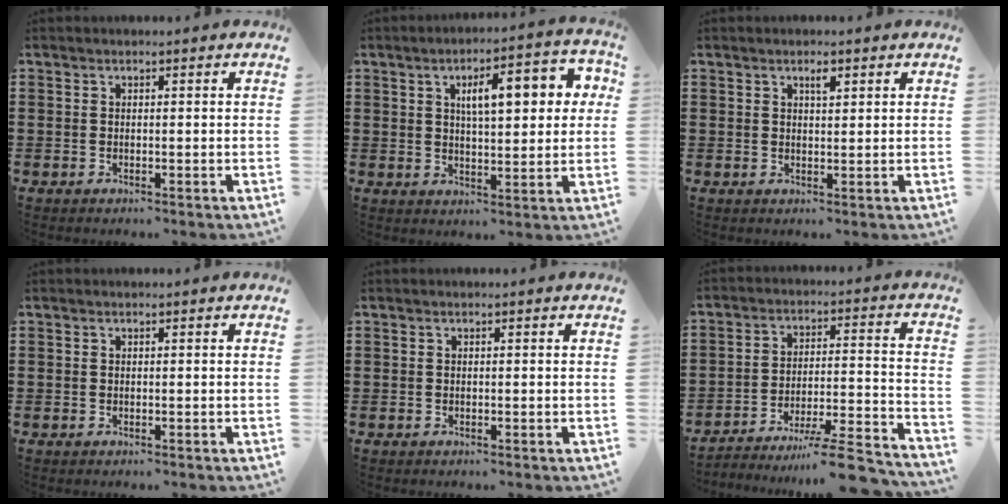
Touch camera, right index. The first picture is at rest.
{"total": 8.6, "force": [2.6, 3.0, 7.6], "torque": [-0.118, -0.001, 0.033]}
{"total": 1.7, "force": [0.9, 0.5, 1.3], "torque": [-0.028, 0.003, 0.015]}
{"total": 0.0}
{"total": 0.0}
{"total": 8.9, "force": [-7.7, 0.6, 4.4], "torque": [-0.058, 0.012, -0.147]}